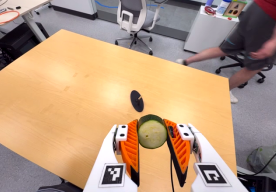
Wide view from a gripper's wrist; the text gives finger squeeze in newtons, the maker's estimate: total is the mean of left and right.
{"total": 11.1, "left": 10.7, "right": 11.6}